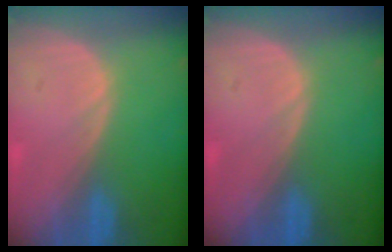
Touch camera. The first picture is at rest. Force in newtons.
{"total": 0.0}